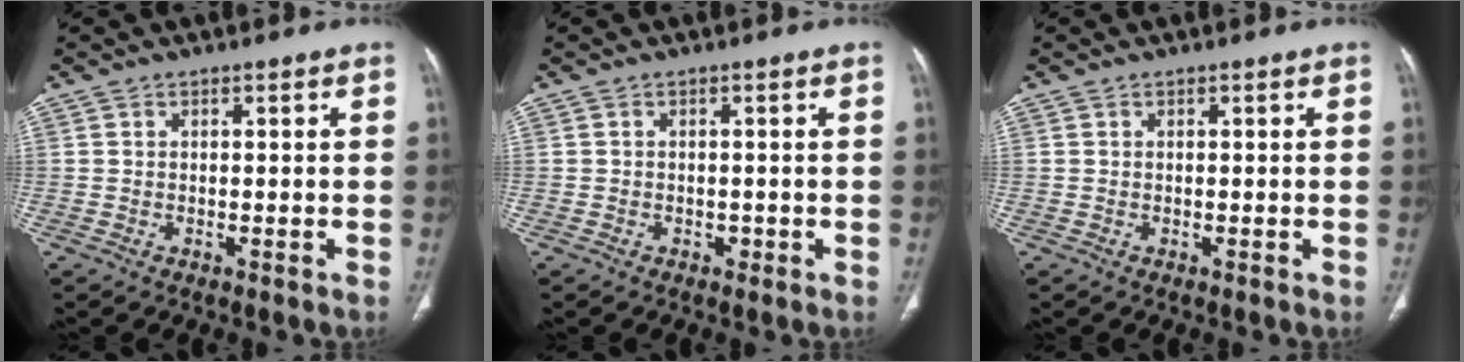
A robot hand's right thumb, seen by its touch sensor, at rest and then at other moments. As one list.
[{"total": 0.8, "force": [-0.4, 0.7, 0.3], "torque": [-0.003, 0.003, -0.007]}, {"total": 0.0}]